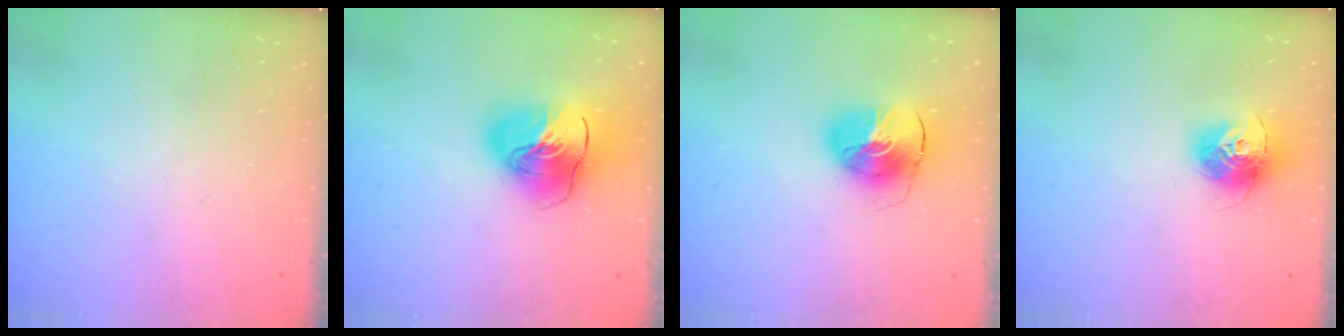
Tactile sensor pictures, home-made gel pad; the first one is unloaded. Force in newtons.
{"total": 18.1, "press": 17.9, "slide": 2.6}
{"total": 10.6, "press": 10.5, "slide": 1.7}
{"total": 13.0, "press": 13.0, "slide": 1.0}